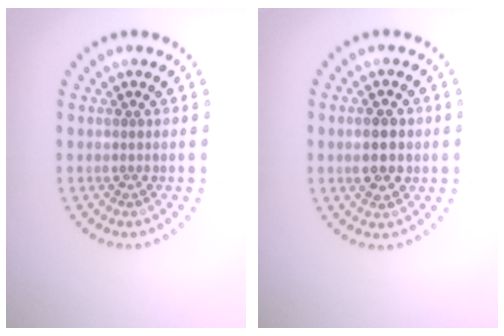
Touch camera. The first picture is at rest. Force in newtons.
{"total": 3.9, "press": 3.9, "slide": 0.2}